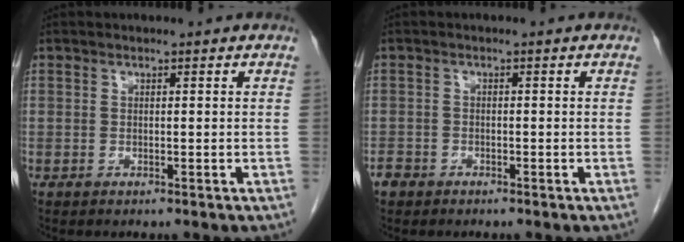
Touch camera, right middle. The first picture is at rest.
{"total": 1.8, "force": [-1.4, 1.1, 0.4], "torque": [-0.012, 0.003, -0.024]}